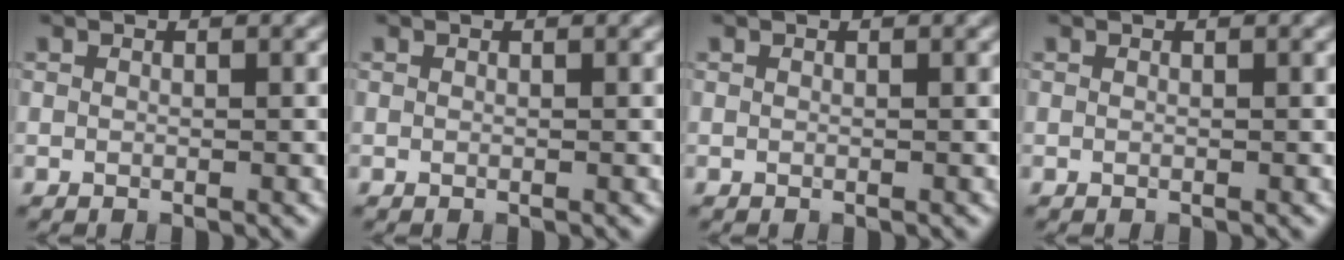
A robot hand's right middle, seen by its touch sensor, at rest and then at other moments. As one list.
[{"total": 0.0}, {"total": 0.0}, {"total": 0.0}]